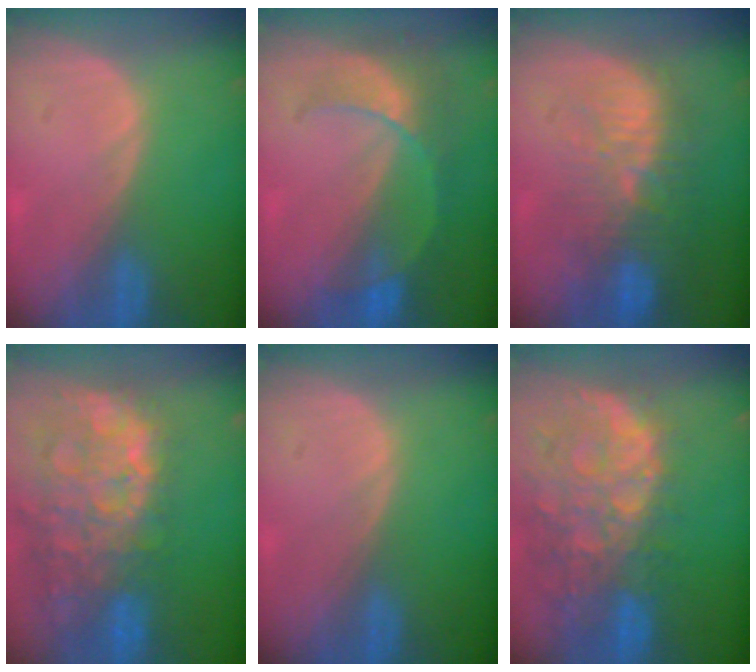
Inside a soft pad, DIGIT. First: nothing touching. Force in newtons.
{"total": 7.8, "press": 6.9, "slide": 3.7}
{"total": 10.9, "press": 9.6, "slide": 5.1}
{"total": 14.6, "press": 11.8, "slide": 8.5}
{"total": 0.0}
{"total": 14.0, "press": 11.3, "slide": 8.2}